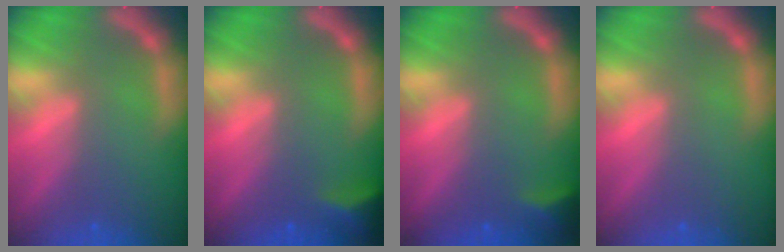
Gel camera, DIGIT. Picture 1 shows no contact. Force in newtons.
{"total": 3.5}
{"total": 2.4}
{"total": 0.0}